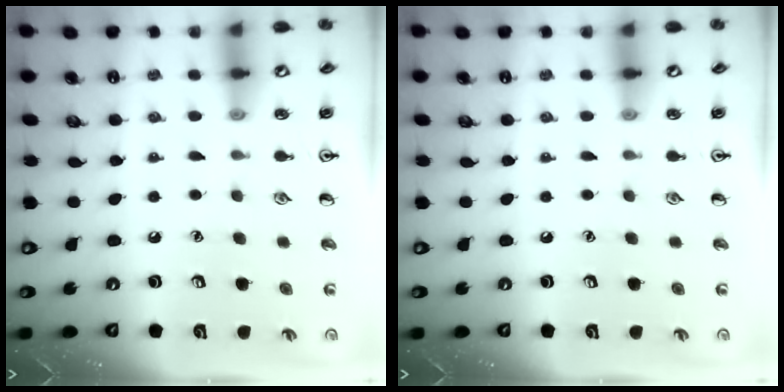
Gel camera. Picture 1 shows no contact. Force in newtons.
{"total": 0.0}